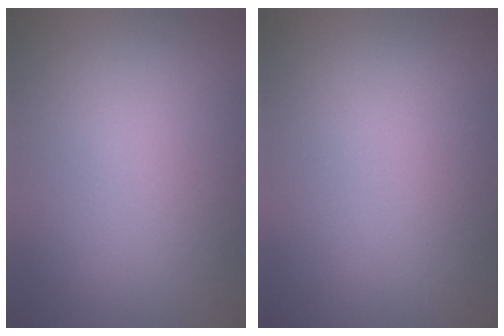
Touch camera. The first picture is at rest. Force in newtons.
{"total": 0.0}